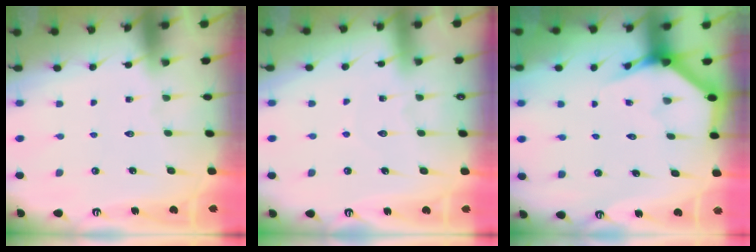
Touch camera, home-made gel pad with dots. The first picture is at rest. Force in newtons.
{"total": 3.3, "press": 3.3, "slide": 0.2}
{"total": 3.9, "press": 3.9, "slide": 0.3}